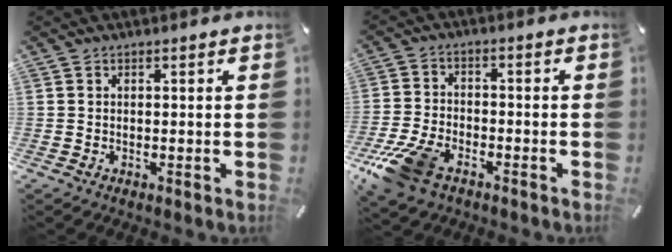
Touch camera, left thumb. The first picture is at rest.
{"total": 11.2, "force": [-6.9, 6.1, 6.4], "torque": [-0.139, 0.026, -0.129]}